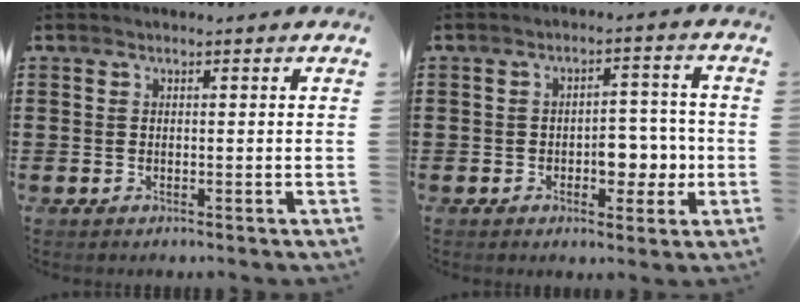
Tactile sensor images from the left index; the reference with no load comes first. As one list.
[{"total": 5.6, "force": [-1.4, 3.6, 4.1], "torque": [-0.052, 0.000, -0.033]}]